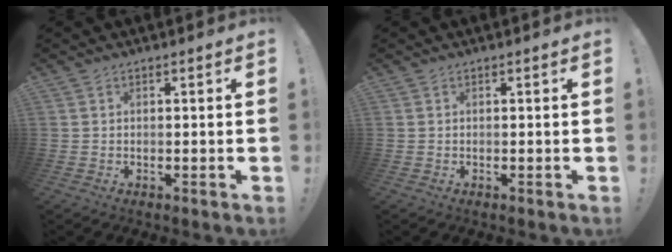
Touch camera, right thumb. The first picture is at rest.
{"total": 0.0}